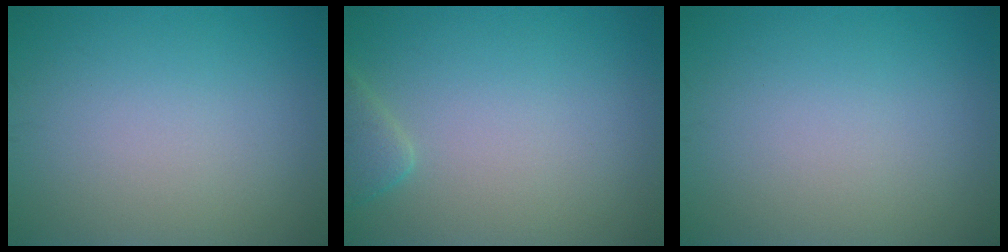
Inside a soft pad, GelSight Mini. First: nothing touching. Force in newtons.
{"total": 1.8, "press": 1.8, "slide": 0.2}
{"total": 0.0}